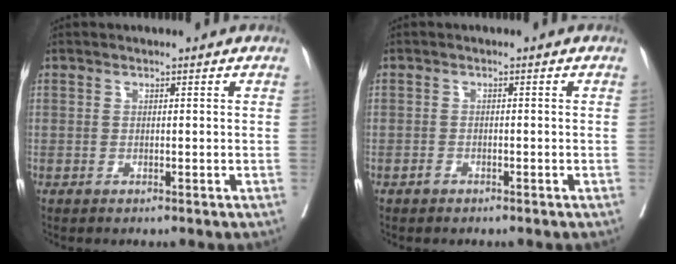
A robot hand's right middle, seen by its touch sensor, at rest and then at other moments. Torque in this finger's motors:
{"motor_torque": [0.52, -0.94, 0.08, 0.00]}